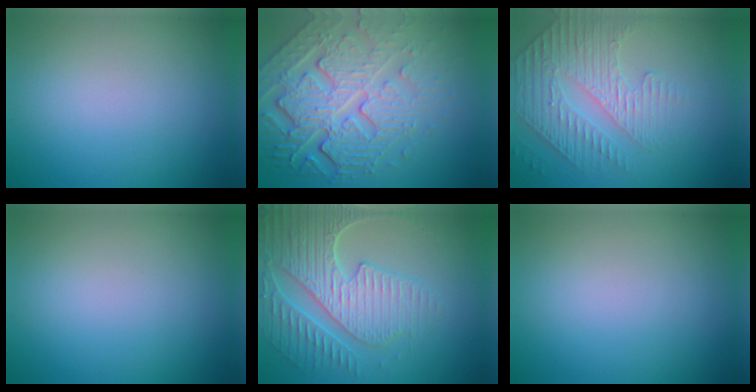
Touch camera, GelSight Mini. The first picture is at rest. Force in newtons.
{"total": 8.4, "press": 5.9, "slide": 6.0}
{"total": 4.5, "press": 3.5, "slide": 2.9}
{"total": 0.0}
{"total": 6.4, "press": 5.4, "slide": 3.5}
{"total": 0.0}